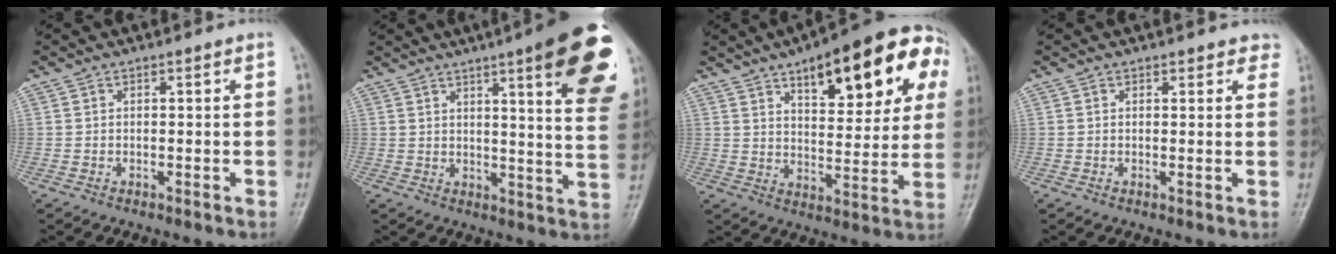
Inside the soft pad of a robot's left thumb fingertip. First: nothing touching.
{"total": 20.4, "force": [10.1, 3.6, 17.4], "torque": [-0.201, -0.037, 0.117]}
{"total": 22.4, "force": [10.0, 8.9, 18.0], "torque": [-0.201, -0.011, 0.136]}
{"total": 2.8, "force": [2.3, 1.4, 0.7], "torque": [0.025, -0.006, 0.013]}